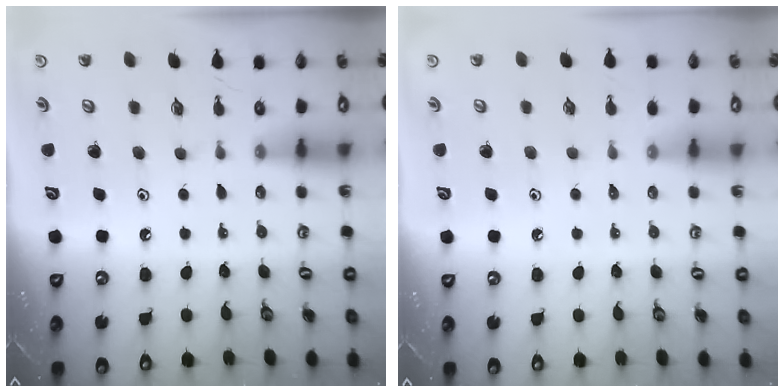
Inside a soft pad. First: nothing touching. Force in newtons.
{"total": 1.9, "press": 1.9, "slide": 0.4}